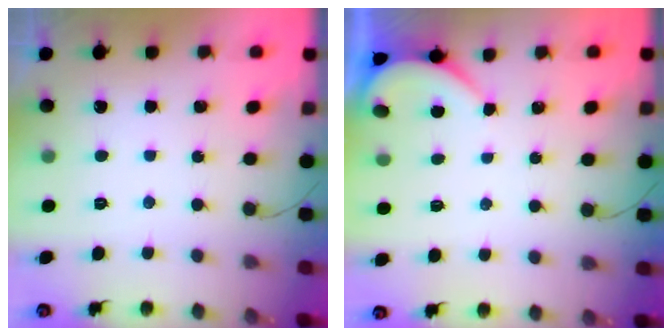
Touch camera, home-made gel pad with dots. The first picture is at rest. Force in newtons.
{"total": 1.6, "press": 1.5, "slide": 0.2}